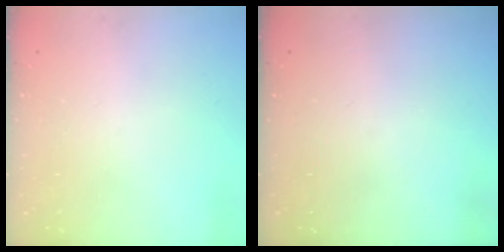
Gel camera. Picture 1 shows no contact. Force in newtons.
{"total": 0.0}